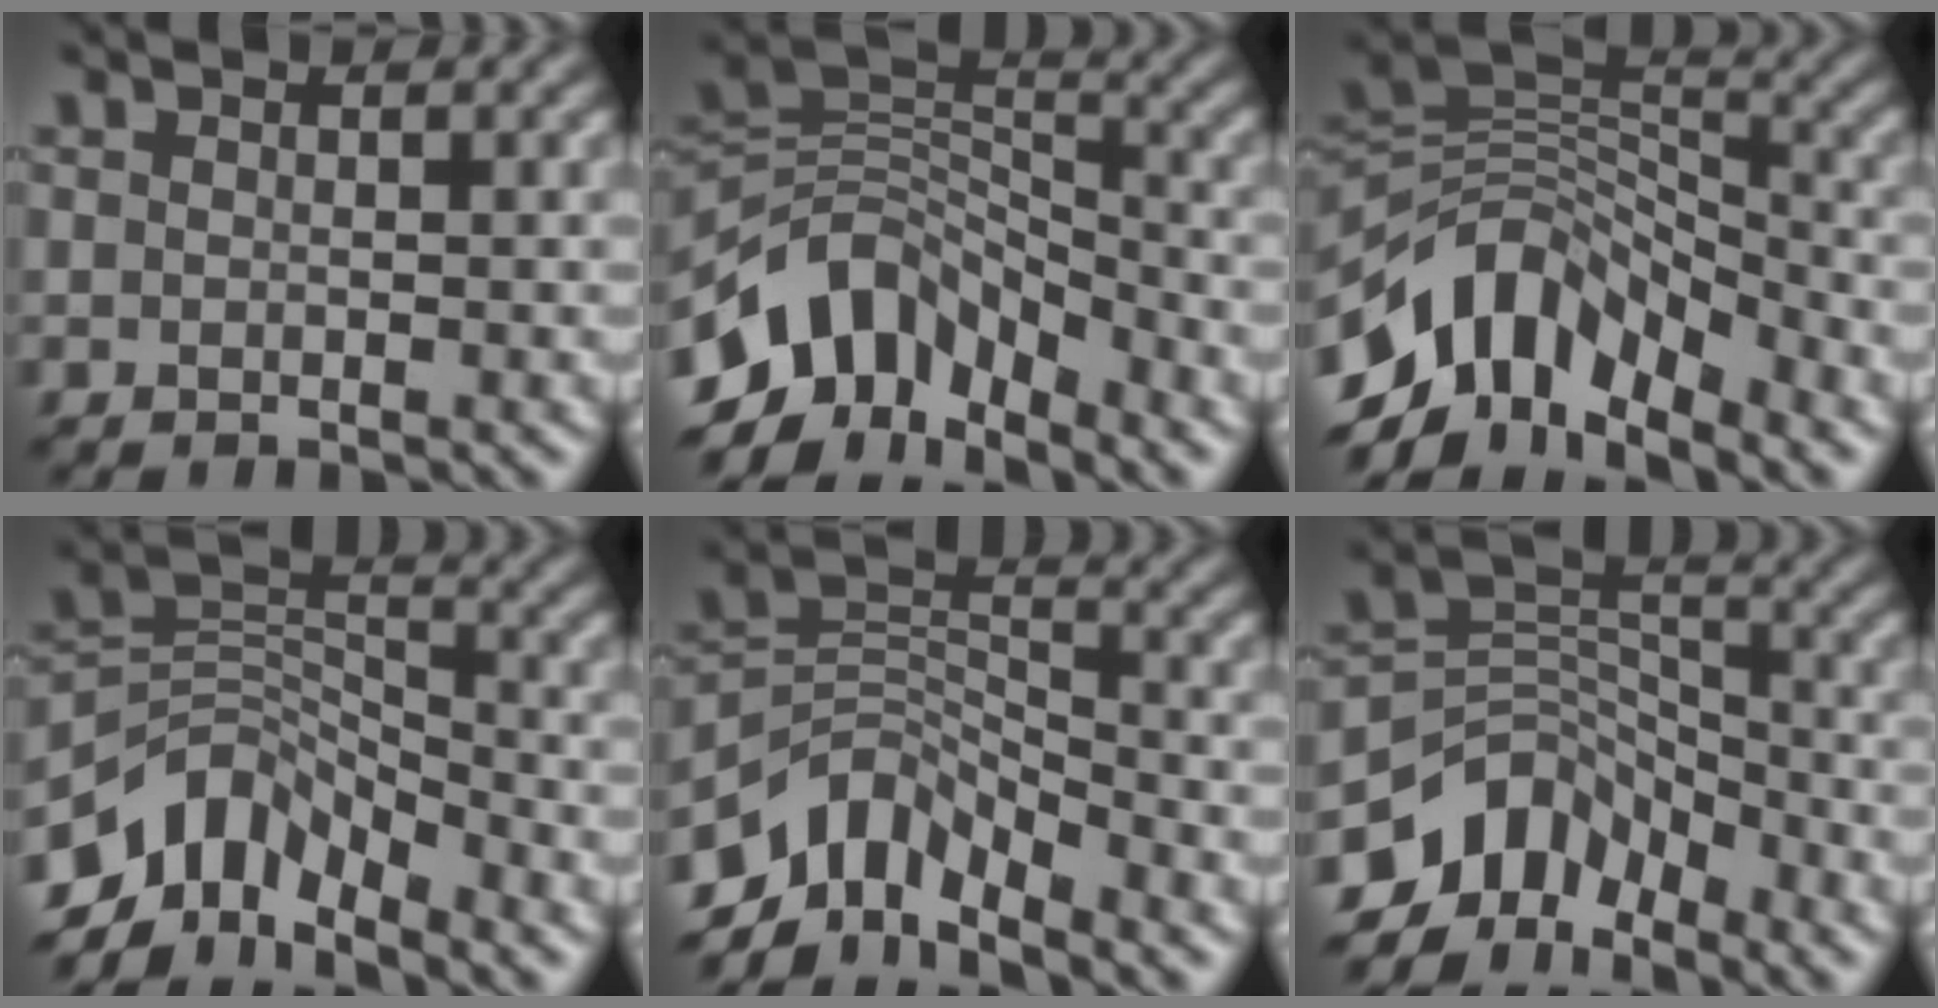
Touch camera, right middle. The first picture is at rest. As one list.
[{"total": 8.8, "force": [-5.6, 5.1, 4.5], "torque": [-0.066, 0.003, -0.115]}, {"total": 10.7, "force": [-6.1, 5.8, 6.6], "torque": [-0.113, 0.012, -0.124]}, {"total": 7.0, "force": [-4.9, 3.7, 3.3], "torque": [-0.044, -0.001, -0.098]}, {"total": 6.6, "force": [-4.8, 3.3, 3.1], "torque": [-0.045, -0.002, -0.099]}, {"total": 6.7, "force": [-4.7, 4.1, 2.3], "torque": [-0.027, 0.002, -0.099]}]